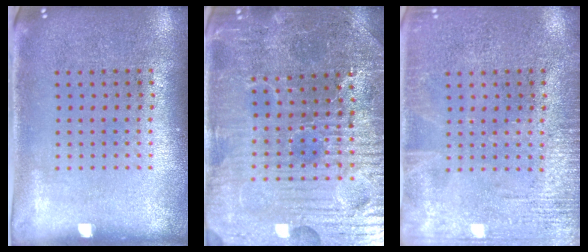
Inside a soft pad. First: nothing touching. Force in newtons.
{"total": 4.6, "press": 4.6, "slide": 0.8}
{"total": 2.6, "press": 2.5, "slide": 0.3}